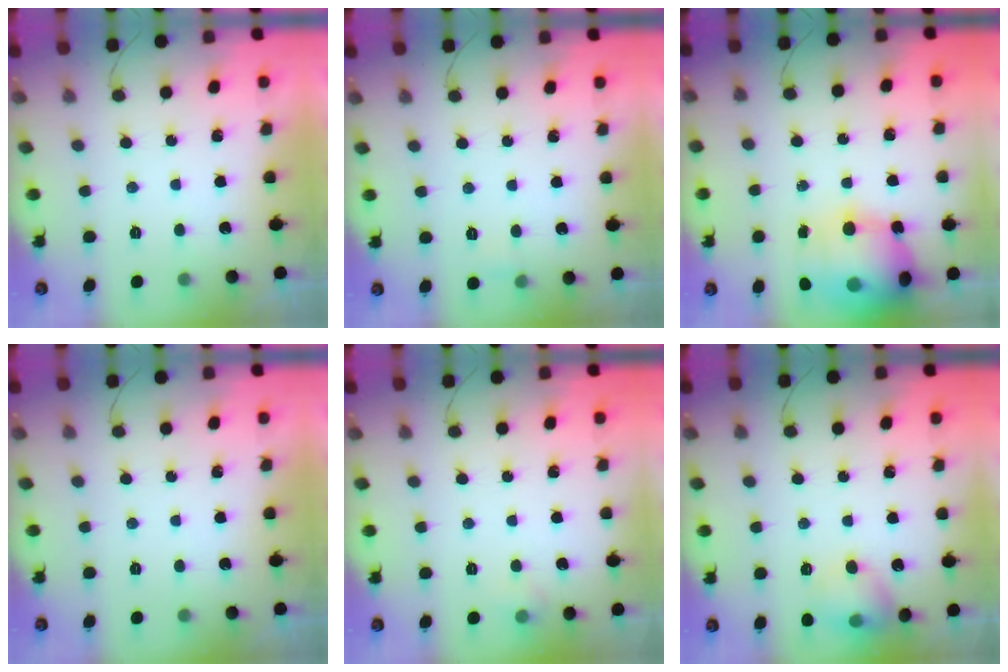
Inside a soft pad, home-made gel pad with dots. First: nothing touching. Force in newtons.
{"total": 6.3, "press": 1.7, "slide": 6.1}
{"total": 17.9, "press": 17.4, "slide": 4.2}
{"total": 0.0}
{"total": 4.2, "press": 3.9, "slide": 1.7}
{"total": 10.0, "press": 9.9, "slide": 1.4}